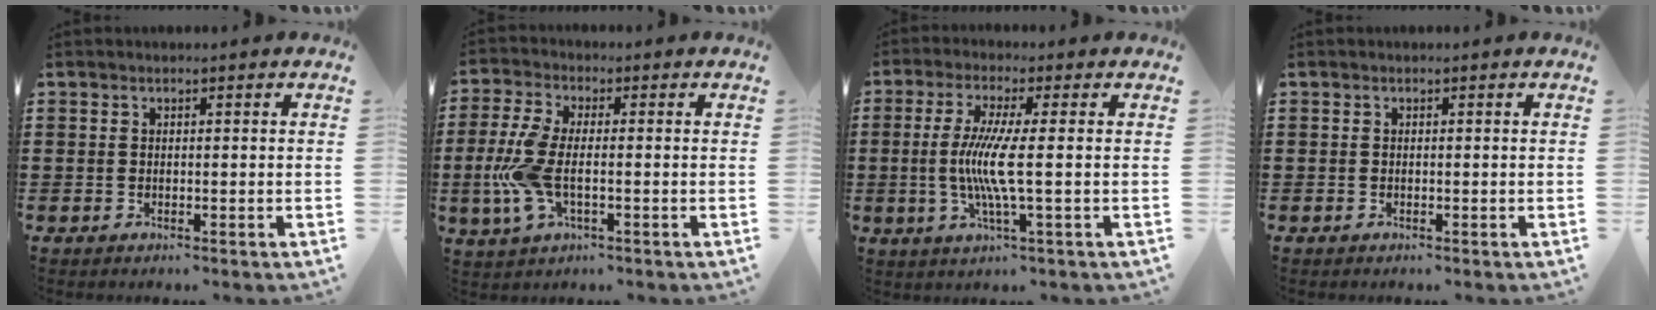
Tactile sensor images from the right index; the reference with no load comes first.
{"total": 7.3, "force": [-1.3, 3.3, 6.4], "torque": [-0.171, -0.015, -0.033]}
{"total": 7.4, "force": [-0.5, -0.1, 7.3], "torque": [-0.161, -0.021, -0.021]}
{"total": 0.0}